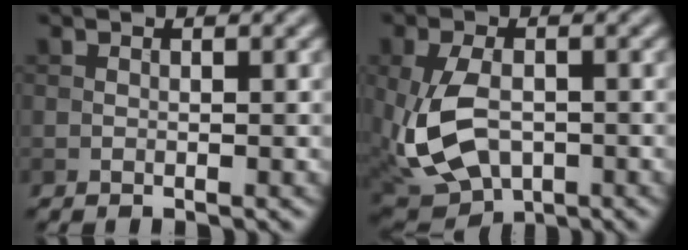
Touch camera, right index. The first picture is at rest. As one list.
[{"total": 8.8, "force": [-1.4, 5.6, 6.6], "torque": [-0.153, -0.021, -0.020]}]